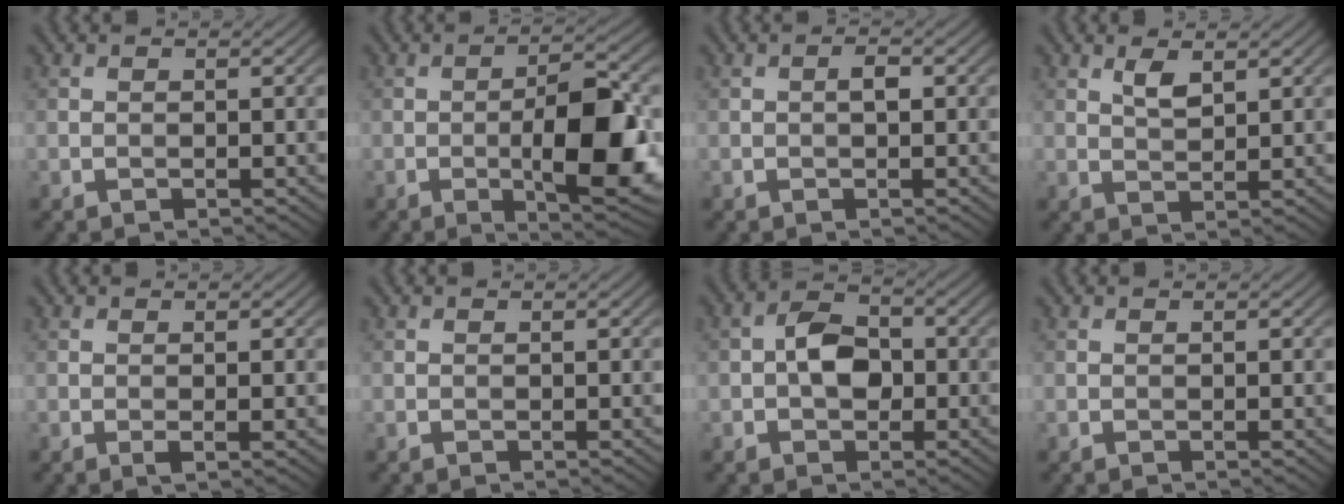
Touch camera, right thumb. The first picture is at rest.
{"total": 10.6, "force": [-2.2, 3.3, 9.8], "torque": [-0.148, -0.001, -0.036]}
{"total": 1.3, "force": [0.0, 0.4, 1.2], "torque": [-0.021, 0.004, -0.002]}
{"total": 2.6, "force": [1.5, 0.9, 1.9], "torque": [-0.041, -0.002, 0.031]}
{"total": 1.2, "force": [-0.2, 0.1, 1.2], "torque": [-0.024, -0.003, -0.006]}
{"total": 0.0}
{"total": 4.5, "force": [-0.5, 3.1, 3.3], "torque": [-0.056, 0.005, -0.017]}
{"total": 0.0}